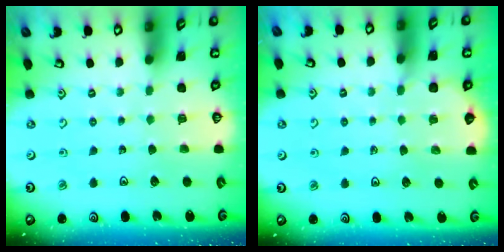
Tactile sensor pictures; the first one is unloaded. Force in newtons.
{"total": 2.4, "press": 2.4, "slide": 0.2}